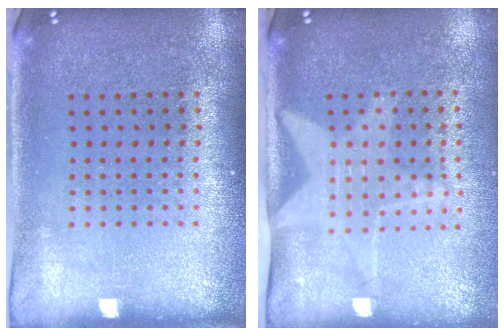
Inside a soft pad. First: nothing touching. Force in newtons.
{"total": 2.1, "press": 1.6, "slide": 1.3}